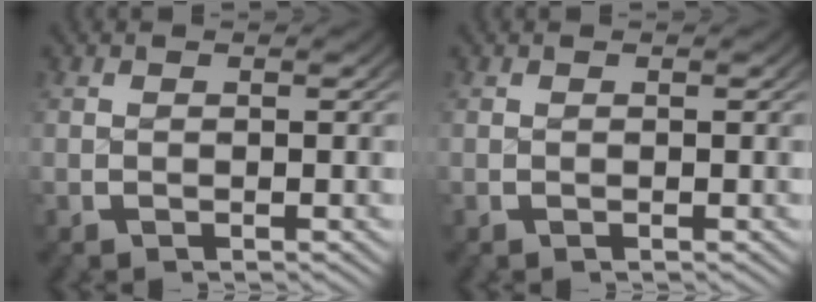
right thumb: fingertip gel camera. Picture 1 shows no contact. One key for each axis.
{"total": 0.0}